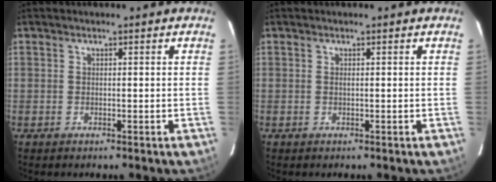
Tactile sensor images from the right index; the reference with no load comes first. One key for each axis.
{"total": 0.0}